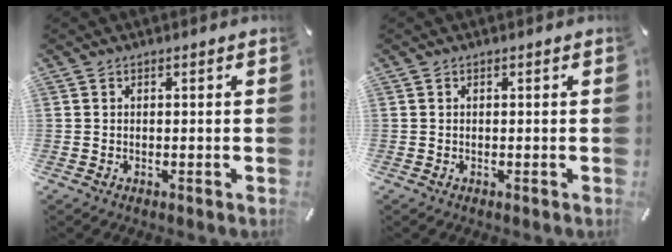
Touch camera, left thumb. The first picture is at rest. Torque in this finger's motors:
{"motor_torque": [0.00, 0.00, -0.01, 0.01, 0.00]}